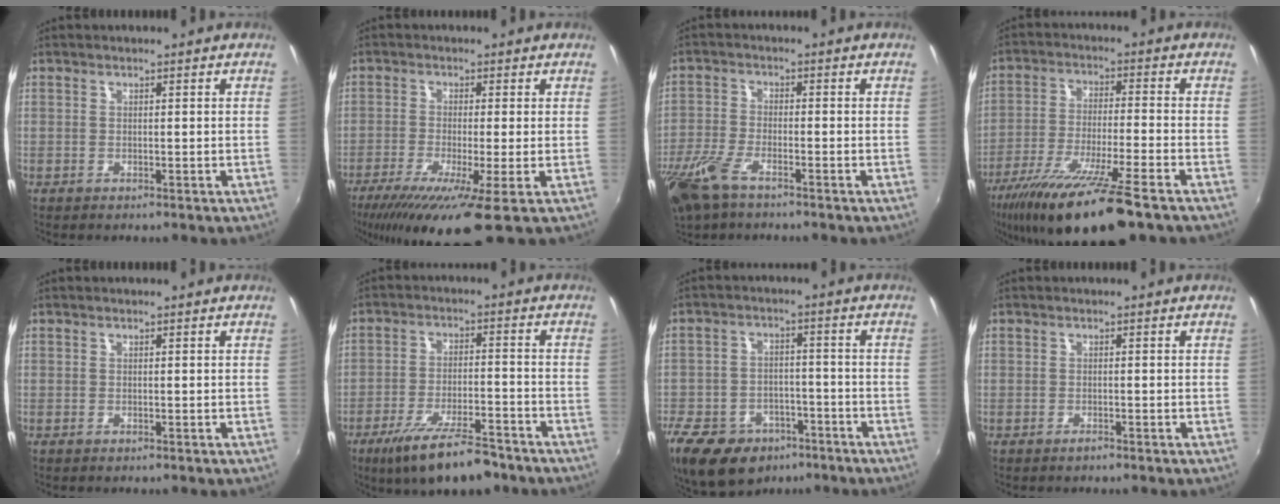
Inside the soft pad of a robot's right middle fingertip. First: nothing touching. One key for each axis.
{"total": 11.5, "fx": -6.3, "fy": 0.7, "fz": 9.6, "tx": -0.200, "ty": -0.048, "tz": -0.112}
{"total": 10.3, "fx": -6.8, "fy": 4.0, "fz": 6.7, "tx": -0.169, "ty": -0.026, "tz": -0.140}
{"total": 18.5, "fx": -13.2, "fy": 1.6, "fz": 12.8, "tx": -0.245, "ty": -0.048, "tz": -0.225}
{"total": 0.0}
{"total": 12.7, "fx": -9.3, "fy": 3.3, "fz": 8.0, "tx": -0.163, "ty": -0.024, "tz": -0.153}
{"total": 19.1, "fx": -11.3, "fy": 12.6, "fz": 8.8, "tx": -0.227, "ty": -0.007, "tz": -0.168}
{"total": 0.8, "fx": -0.7, "fy": 0.2, "fz": 0.3, "tx": -0.005, "ty": 0.000, "tz": -0.014}